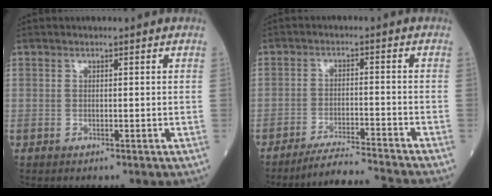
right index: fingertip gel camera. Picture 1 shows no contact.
{"total": 8.6, "force": [-8.1, -1.9, 2.1], "torque": [-0.027, -0.011, -0.139]}